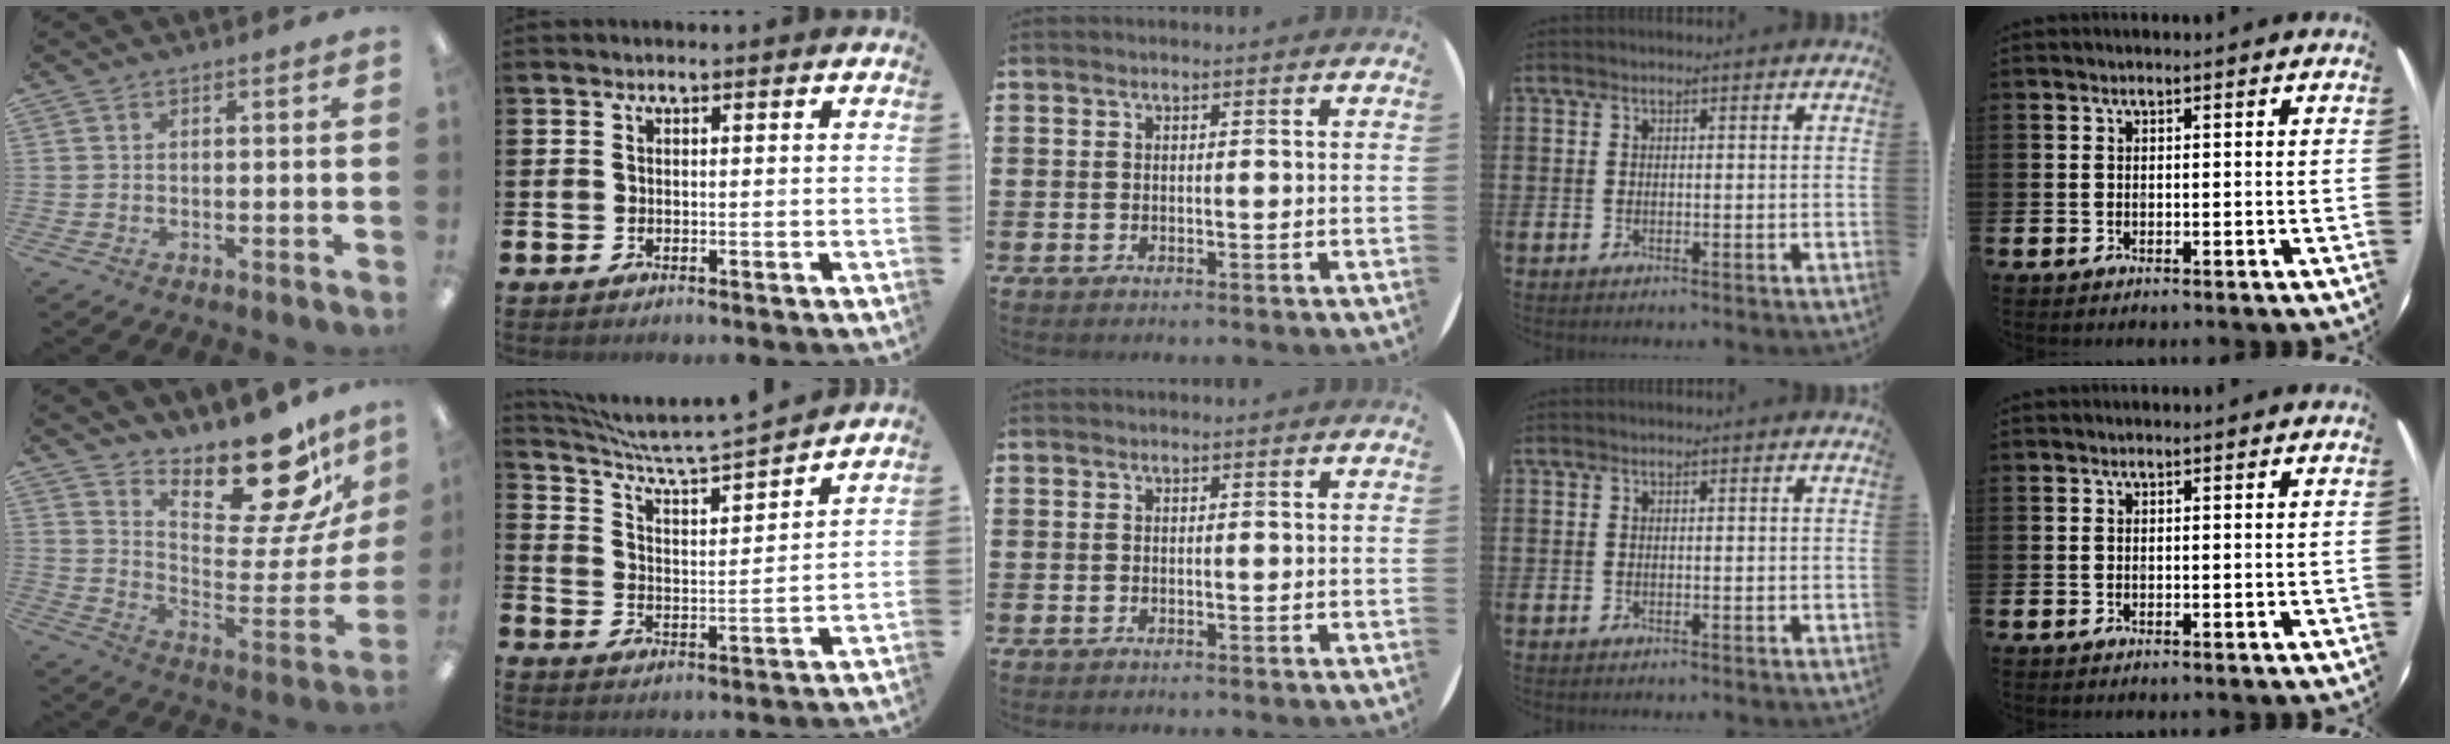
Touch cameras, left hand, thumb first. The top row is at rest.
{"thumb": {"total": 19.1, "force": [15.2, 5.8, 10.0], "torque": [-0.133, -0.134, 0.250]}, "index": {"total": 7.1, "force": [6.7, 0.4, 2.3], "torque": [-0.079, -0.054, 0.111]}}